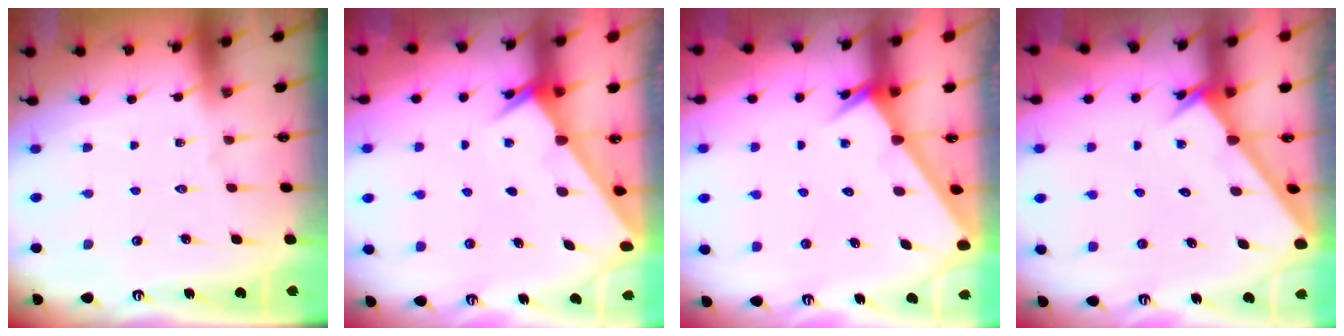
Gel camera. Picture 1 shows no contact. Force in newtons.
{"total": 1.9, "press": 1.9, "slide": 0.2}
{"total": 2.5, "press": 2.5, "slide": 0.1}
{"total": 2.2, "press": 2.2, "slide": 0.2}